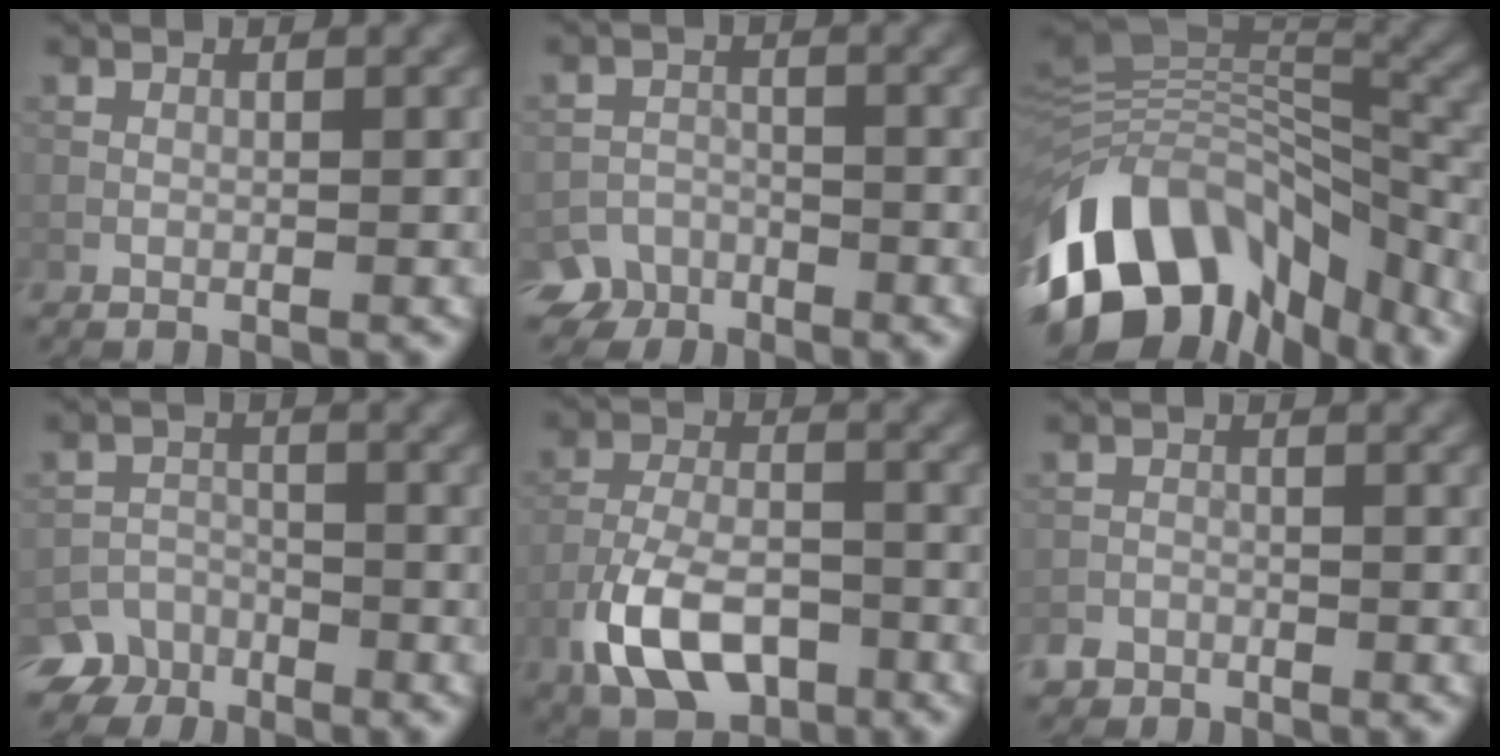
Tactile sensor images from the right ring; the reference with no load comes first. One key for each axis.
{"total": 4.4, "fx": -3.6, "fy": 2.5, "fz": 0.3, "tx": 0.007, "ty": -0.004, "tz": -0.054}
{"total": 15.0, "fx": -7.1, "fy": 8.9, "fz": 9.8, "tx": -0.186, "ty": 0.014, "tz": -0.119}
{"total": 4.6, "fx": -3.8, "fy": 2.6, "fz": 0.1, "tx": 0.018, "ty": -0.004, "tz": -0.059}
{"total": 7.6, "fx": -4.0, "fy": 3.9, "fz": 5.1, "tx": -0.101, "ty": -0.001, "tz": -0.082}
{"total": 1.8, "fx": -1.5, "fy": 1.0, "fz": -0.1, "tx": 0.004, "ty": 0.005, "tz": -0.026}